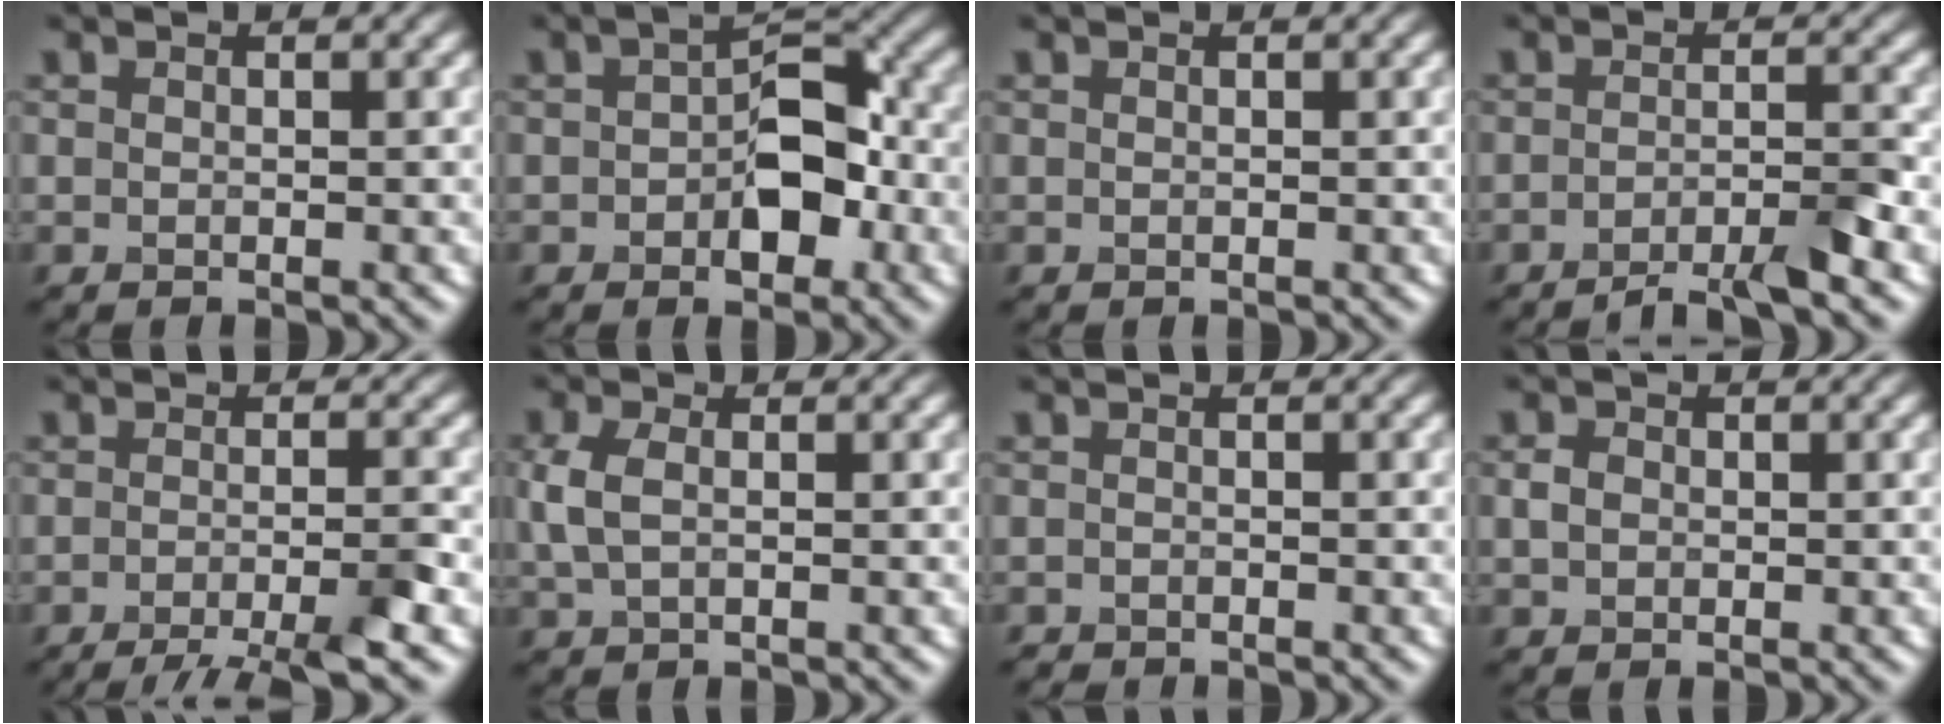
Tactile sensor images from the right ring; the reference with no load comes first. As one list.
[{"total": 5.5, "force": [-0.9, 3.2, 4.4], "torque": [-0.053, 0.007, -0.017]}, {"total": 0.0}, {"total": 4.0, "force": [-2.7, 0.6, 2.8], "torque": [-0.036, 0.006, -0.054]}, {"total": 6.1, "force": [-3.7, 1.2, 4.7], "torque": [-0.058, -0.004, -0.067]}, {"total": 2.9, "force": [0.4, 1.7, 2.2], "torque": [-0.058, 0.004, 0.006]}, {"total": 0.8, "force": [-0.8, 0.1, 0.0], "torque": [0.002, -0.006, -0.017]}, {"total": 1.4, "force": [0.1, 1.1, 0.8], "torque": [-0.015, 0.002, -0.002]}]